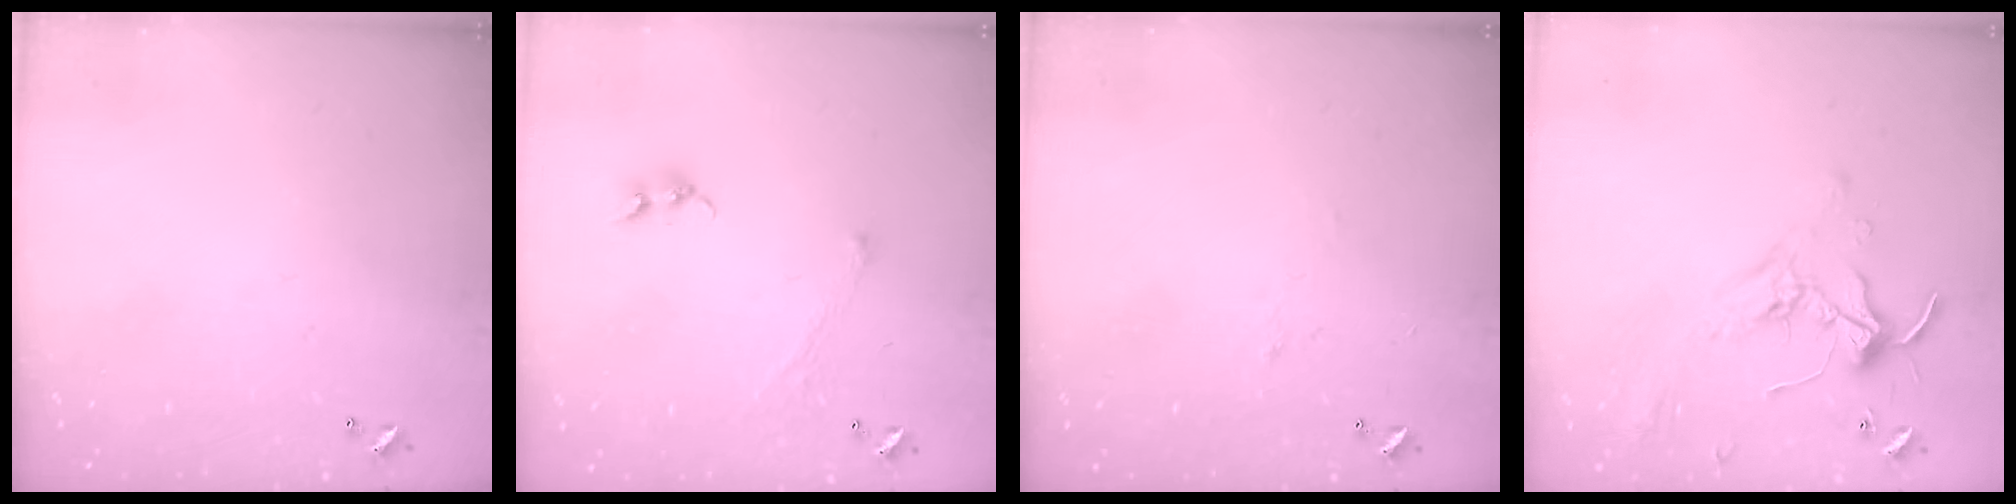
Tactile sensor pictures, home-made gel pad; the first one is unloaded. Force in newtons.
{"total": 1.3, "press": 1.2, "slide": 0.5}
{"total": 0.9, "press": 0.6, "slide": 0.6}
{"total": 1.7, "press": 1.6, "slide": 0.2}